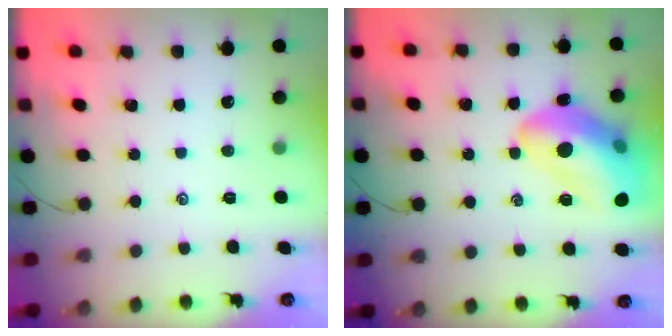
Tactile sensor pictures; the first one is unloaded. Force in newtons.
{"total": 21.4, "press": 21.0, "slide": 3.9}